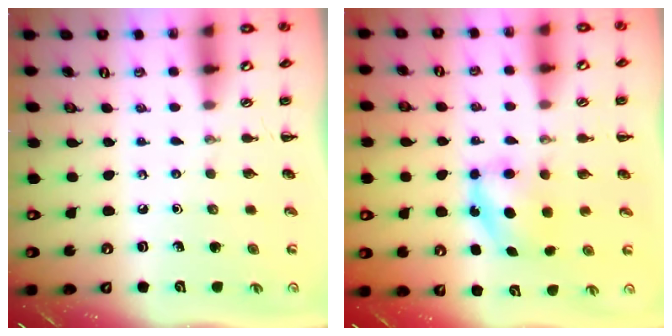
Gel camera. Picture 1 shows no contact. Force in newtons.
{"total": 5.2, "press": 5.2, "slide": 0.8}